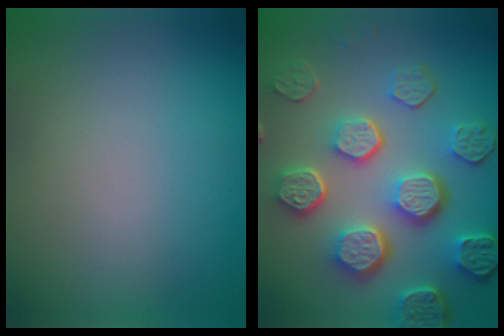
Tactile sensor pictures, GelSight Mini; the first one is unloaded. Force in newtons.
{"total": 8.4, "press": 6.1, "slide": 5.8}